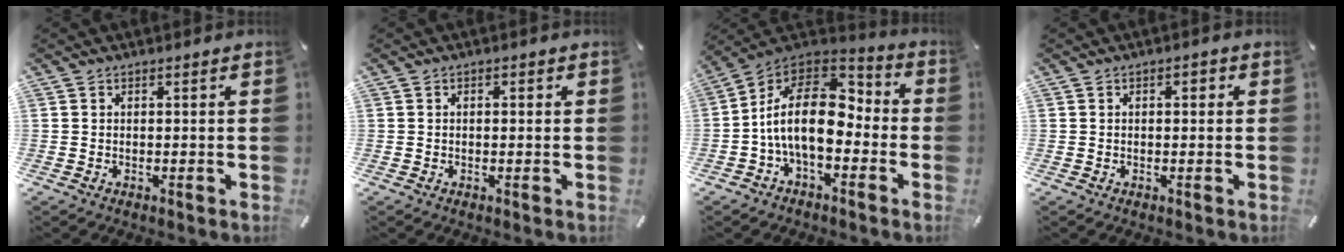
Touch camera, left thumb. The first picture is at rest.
{"total": 0.9, "force": [-0.2, 0.7, 0.6], "torque": [-0.013, 0.004, -0.005]}
{"total": 17.1, "force": [-1.8, 9.9, 13.9], "torque": [-0.280, 0.009, -0.033]}
{"total": 1.1, "force": [-0.4, 0.7, 0.7], "torque": [-0.016, 0.004, -0.009]}